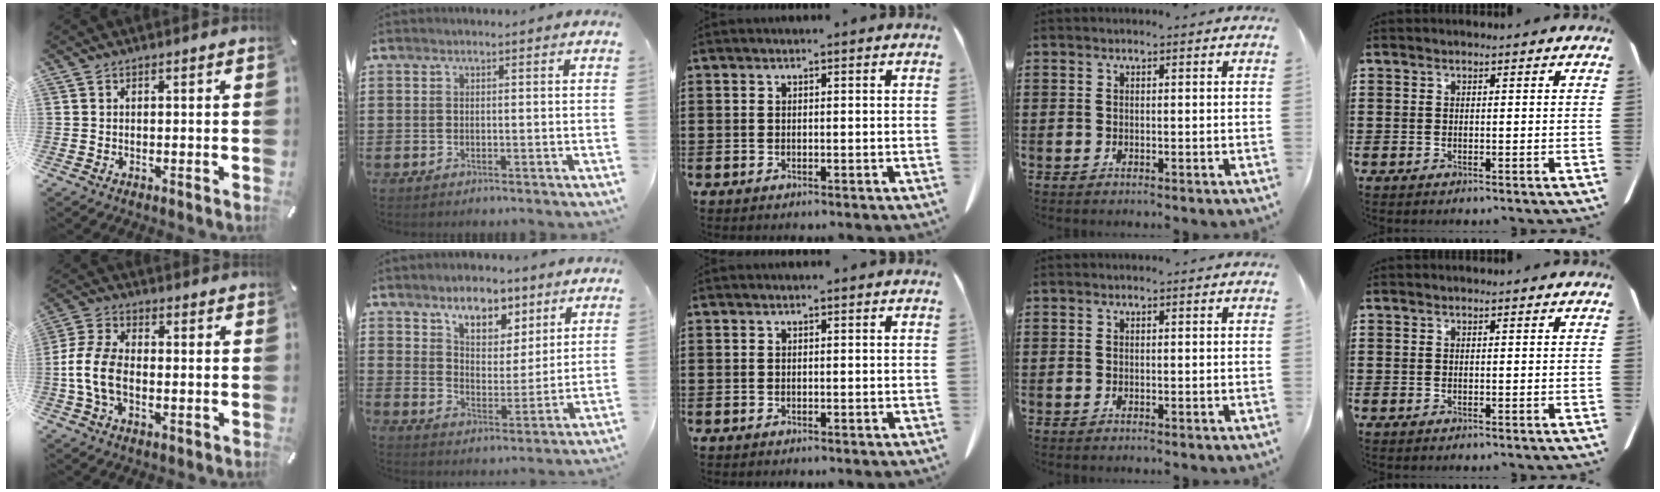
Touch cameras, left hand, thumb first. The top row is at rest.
{"thumb": {"total": 9.7, "force": [-1.6, 6.3, 7.2], "torque": [-0.161, 0.006, -0.028]}, "index": {"total": 7.0, "force": [5.4, 3.6, 2.5], "torque": [-0.054, -0.015, 0.093]}}